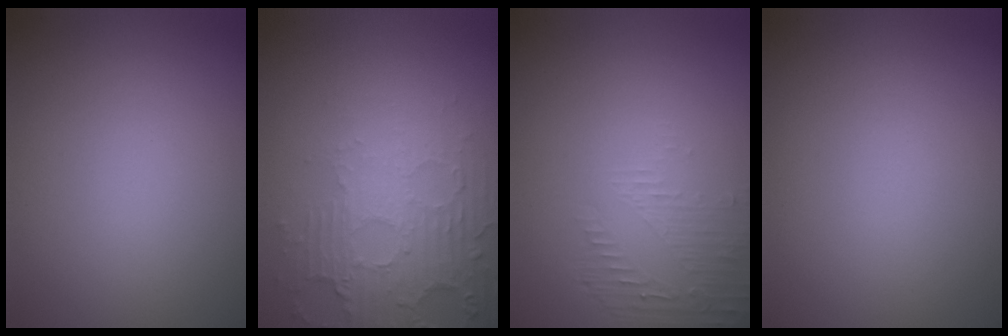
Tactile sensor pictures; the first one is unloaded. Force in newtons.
{"total": 5.6, "press": 3.6, "slide": 4.4}
{"total": 1.6, "press": 0.4, "slide": 1.6}
{"total": 0.0}